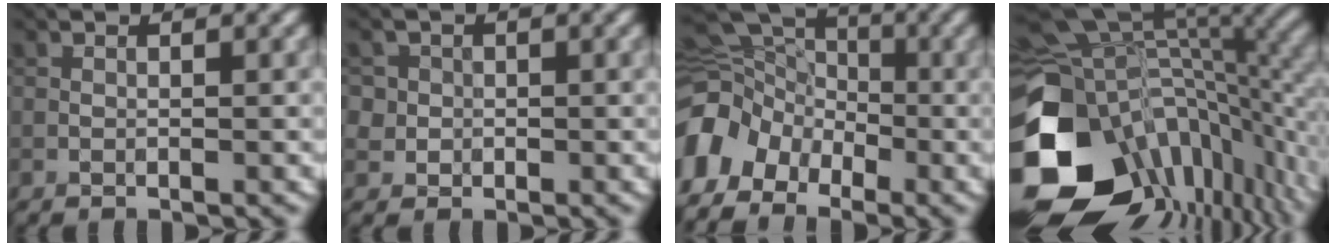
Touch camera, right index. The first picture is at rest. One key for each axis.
{"total": 2.7, "fx": 0.4, "fy": 2.6, "fz": 0.6, "tx": 0.000, "ty": 0.011, "tz": 0.007}
{"total": 7.8, "fx": -3.0, "fy": 5.9, "fz": 4.1, "tx": -0.083, "ty": 0.000, "tz": -0.071}
{"total": 17.4, "fx": -6.2, "fy": 11.6, "fz": 11.4, "tx": -0.253, "ty": -0.052, "tz": -0.073}